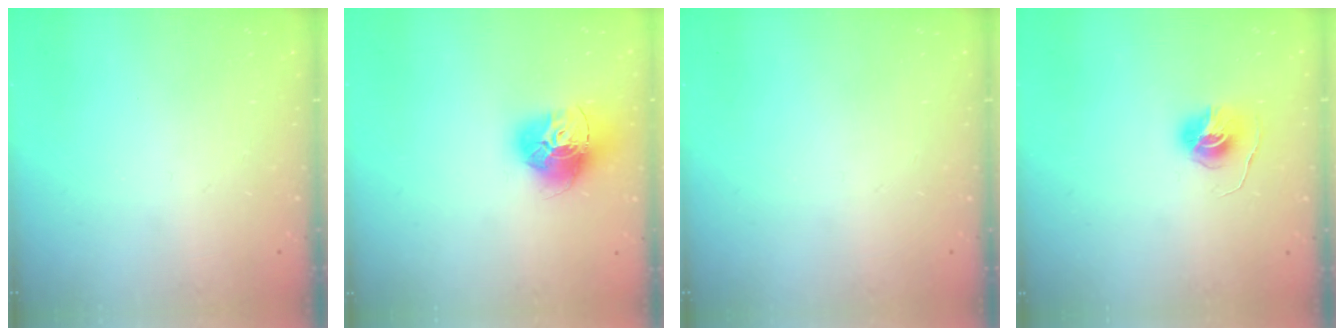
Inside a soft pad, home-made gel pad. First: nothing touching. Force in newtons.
{"total": 15.7, "press": 15.6, "slide": 1.7}
{"total": 0.0}
{"total": 6.0, "press": 6.0, "slide": 0.6}